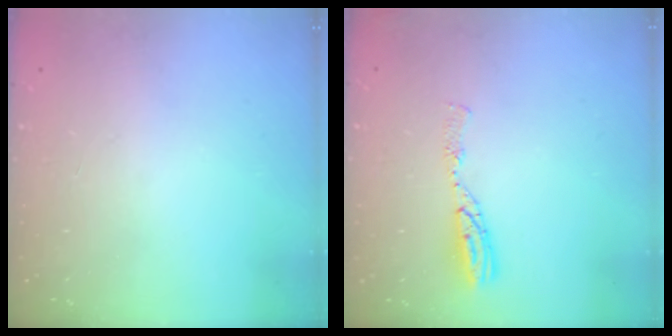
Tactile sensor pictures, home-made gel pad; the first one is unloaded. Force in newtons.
{"total": 6.8, "press": 6.8, "slide": 0.6}